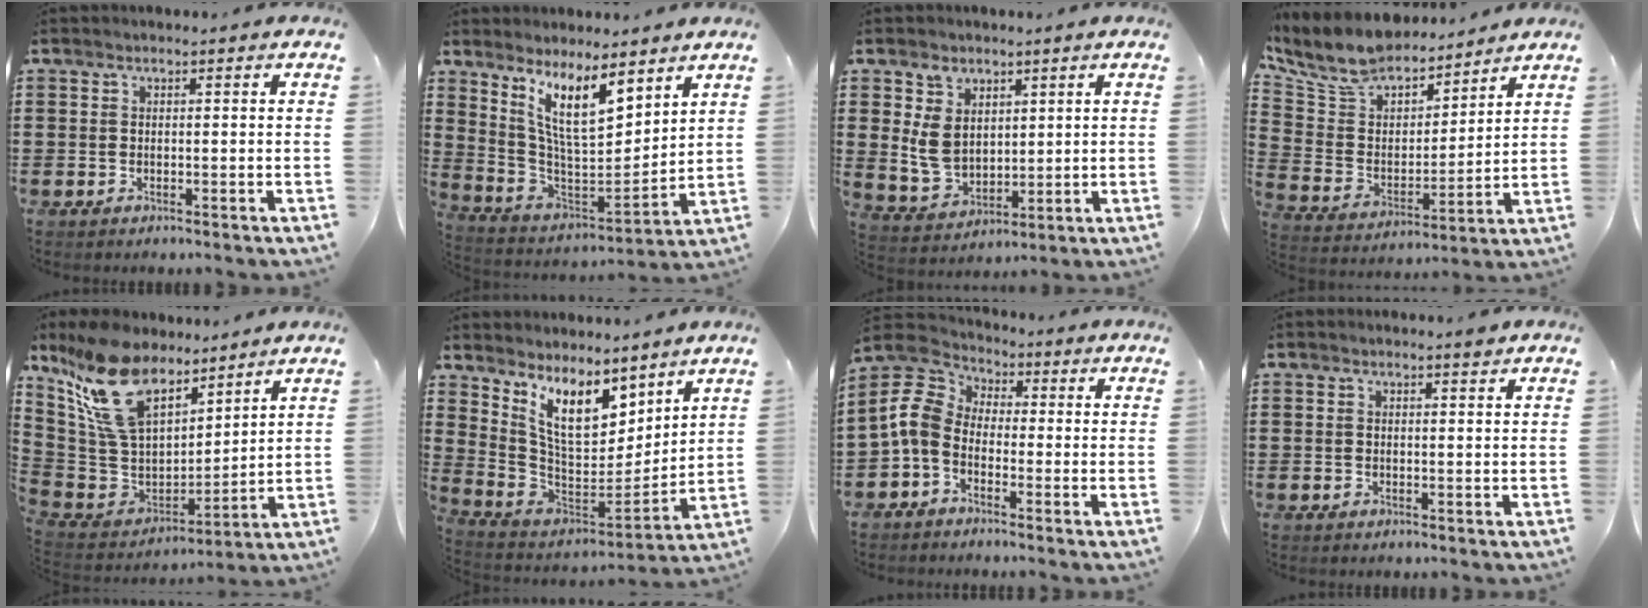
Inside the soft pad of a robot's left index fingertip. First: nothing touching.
{"total": 10.9, "force": [7.2, 3.1, 7.5], "torque": [-0.158, -0.031, 0.128]}
{"total": 6.6, "force": [2.3, 5.2, 3.2], "torque": [-0.071, 0.010, 0.046]}
{"total": 9.0, "force": [8.3, 2.9, 2.0], "torque": [-0.087, -0.057, 0.147]}
{"total": 14.5, "force": [9.6, 7.3, 7.9], "torque": [-0.215, -0.037, 0.178]}
{"total": 10.6, "force": [7.2, 4.6, 6.2], "torque": [-0.148, -0.035, 0.137]}
{"total": 6.2, "force": [-2.1, 4.3, 3.9], "torque": [-0.128, -0.005, -0.054]}
{"total": 1.1, "force": [0.9, 0.0, 0.6], "torque": [-0.012, -0.001, 0.018]}